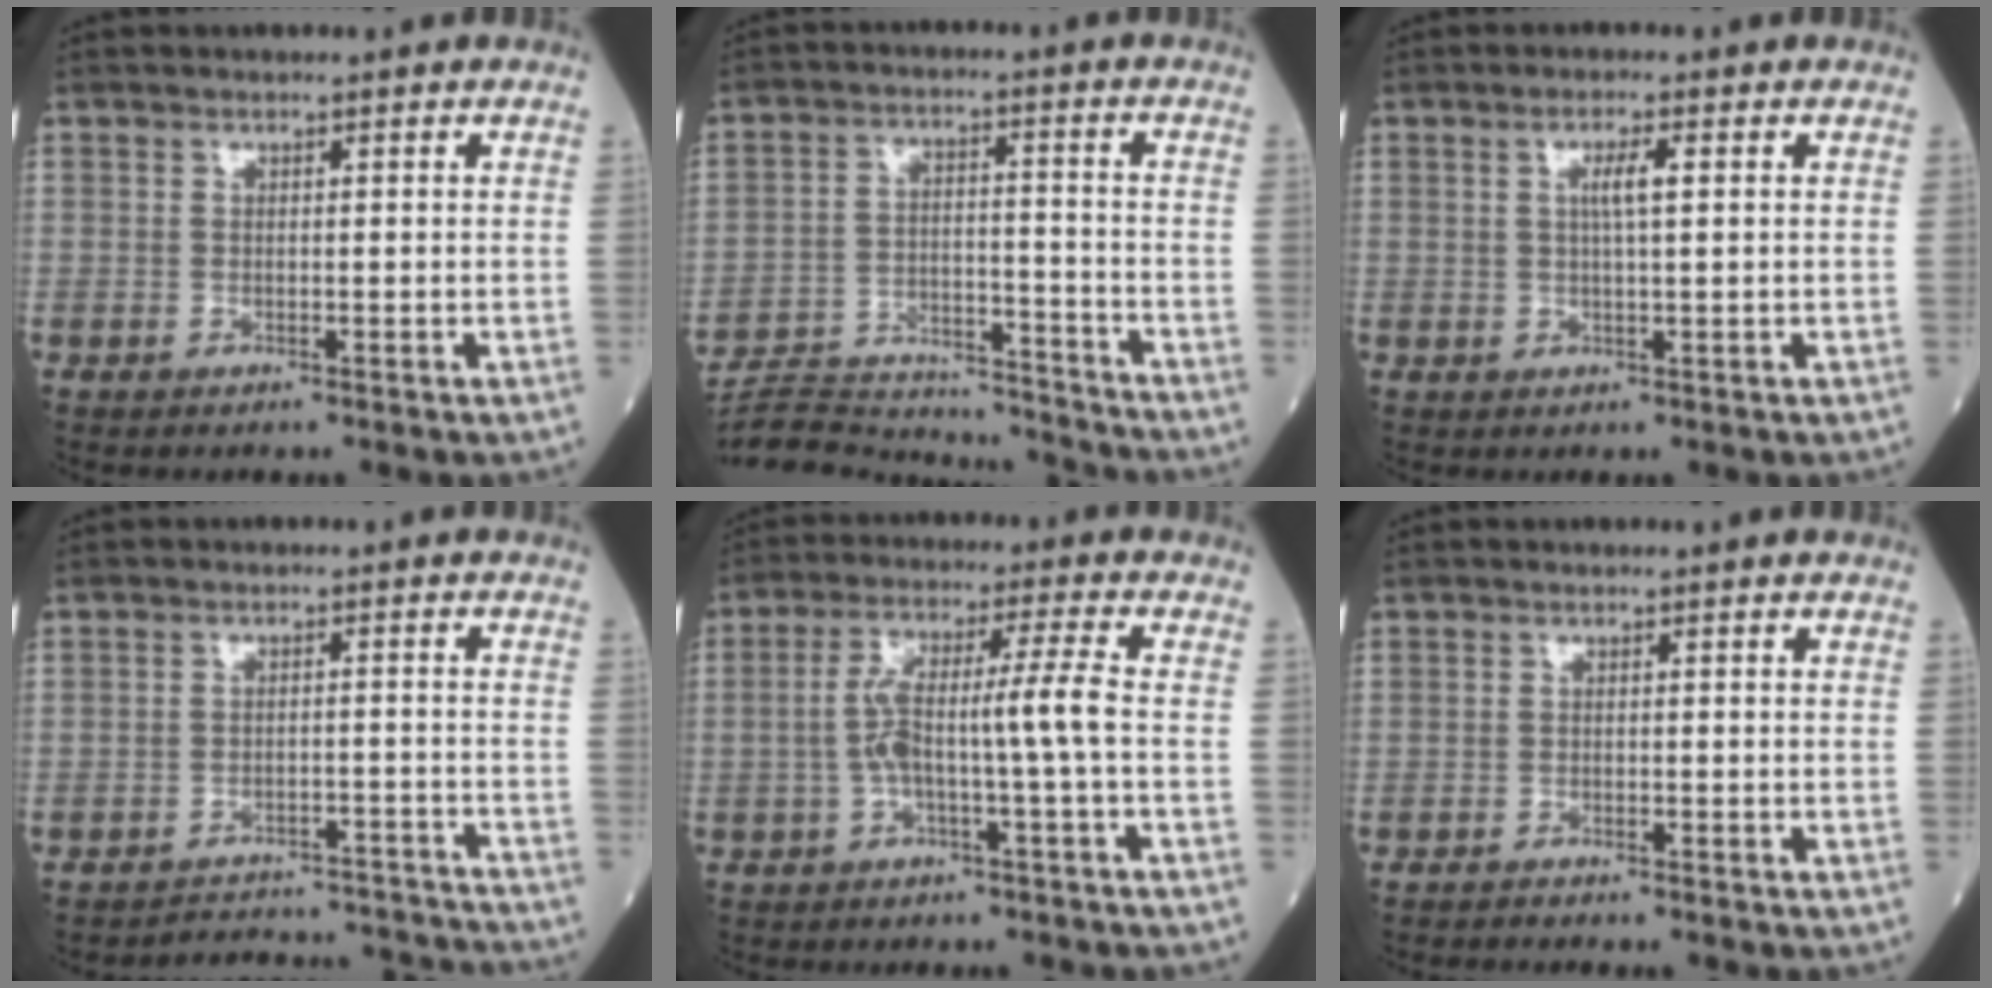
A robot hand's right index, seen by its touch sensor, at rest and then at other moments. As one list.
[{"total": 17.9, "force": [-17.6, 1.5, 3.3], "torque": [-0.072, 0.010, -0.261]}, {"total": 3.2, "force": [0.9, 0.2, 3.1], "torque": [-0.055, 0.001, 0.015]}, {"total": 11.5, "force": [-11.5, 1.0, -0.1], "torque": [0.014, 0.023, -0.139]}, {"total": 7.6, "force": [-1.2, -0.5, 7.5], "torque": [-0.147, 0.022, -0.021]}, {"total": 0.8, "force": [-0.8, -0.1, 0.0], "torque": [-0.002, 0.000, -0.014]}]